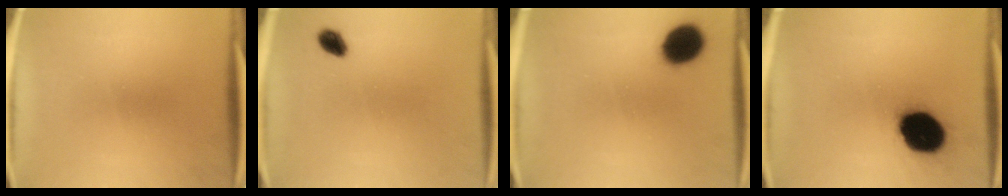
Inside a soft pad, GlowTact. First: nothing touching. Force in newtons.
{"total": 2.8}
{"total": 10.7}
{"total": 18.1}